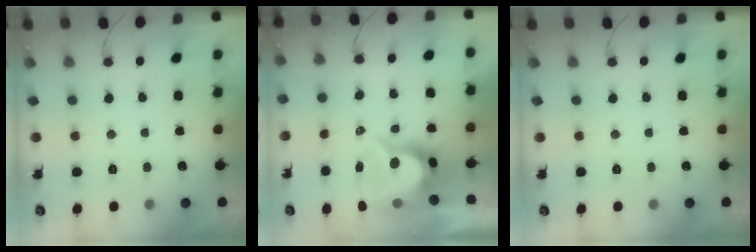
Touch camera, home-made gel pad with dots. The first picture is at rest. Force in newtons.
{"total": 10.6, "press": 10.6, "slide": 0.8}
{"total": 0.0}